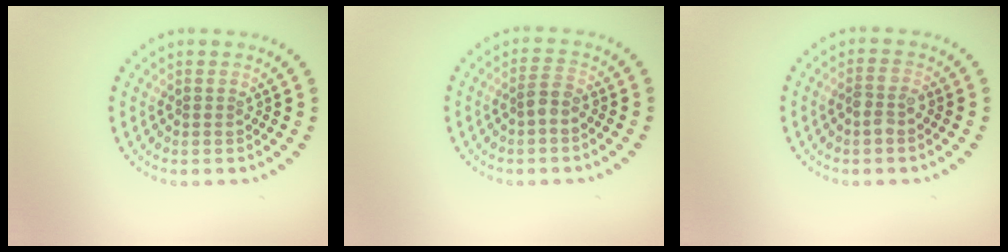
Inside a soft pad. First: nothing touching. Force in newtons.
{"total": 1.7, "press": 1.5, "slide": 0.8}
{"total": 1.7, "press": 1.7, "slide": 0.4}